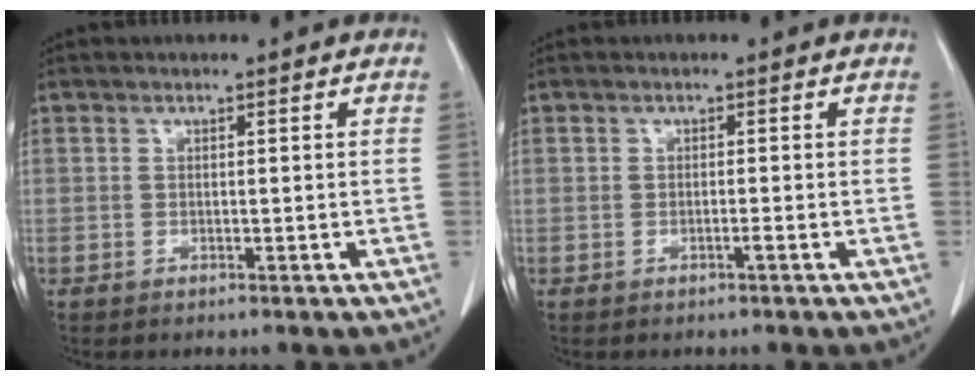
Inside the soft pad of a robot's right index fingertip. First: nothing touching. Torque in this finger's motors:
{"motor_torque": [0.03, -0.02, 0.02, 0.01]}